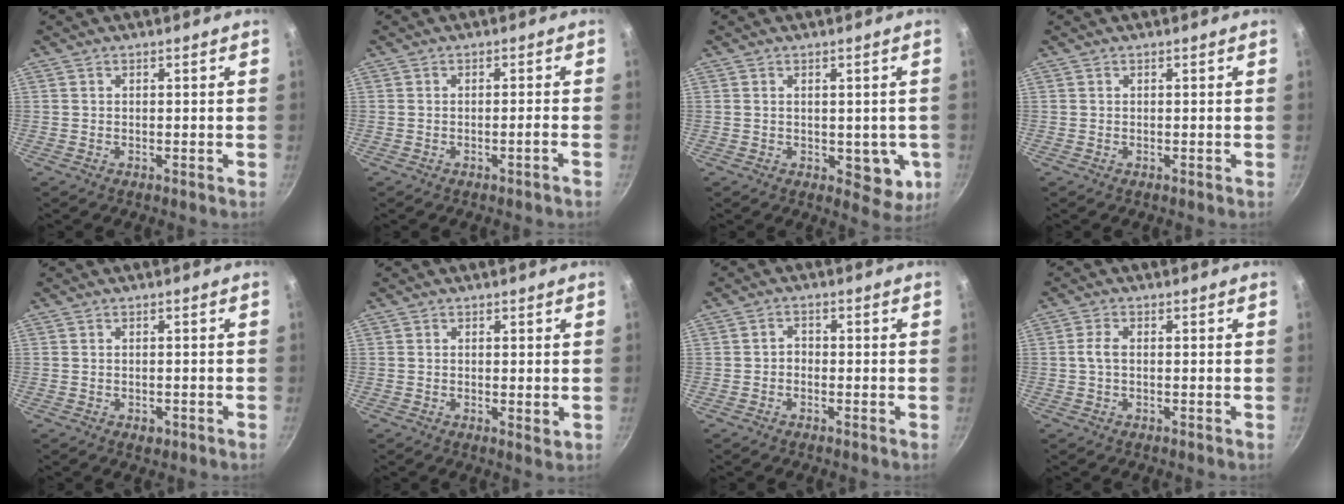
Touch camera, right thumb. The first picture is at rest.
{"total": 1.6, "force": [-0.9, -0.3, 1.3], "torque": [-0.027, 0.011, -0.012]}
{"total": 7.0, "force": [-0.7, 4.0, 5.7], "torque": [-0.044, -0.003, -0.002]}
{"total": 0.0}
{"total": 1.7, "force": [-0.8, 1.0, 1.1], "torque": [-0.018, 0.002, -0.008]}
{"total": 1.9, "force": [0.1, 0.6, 1.8], "torque": [-0.029, -0.007, 0.000]}
{"total": 1.7, "force": [-0.8, 1.3, 0.8], "torque": [-0.010, 0.013, -0.016]}
{"total": 2.6, "force": [0.0, 1.0, 2.4], "torque": [-0.062, 0.007, -0.003]}